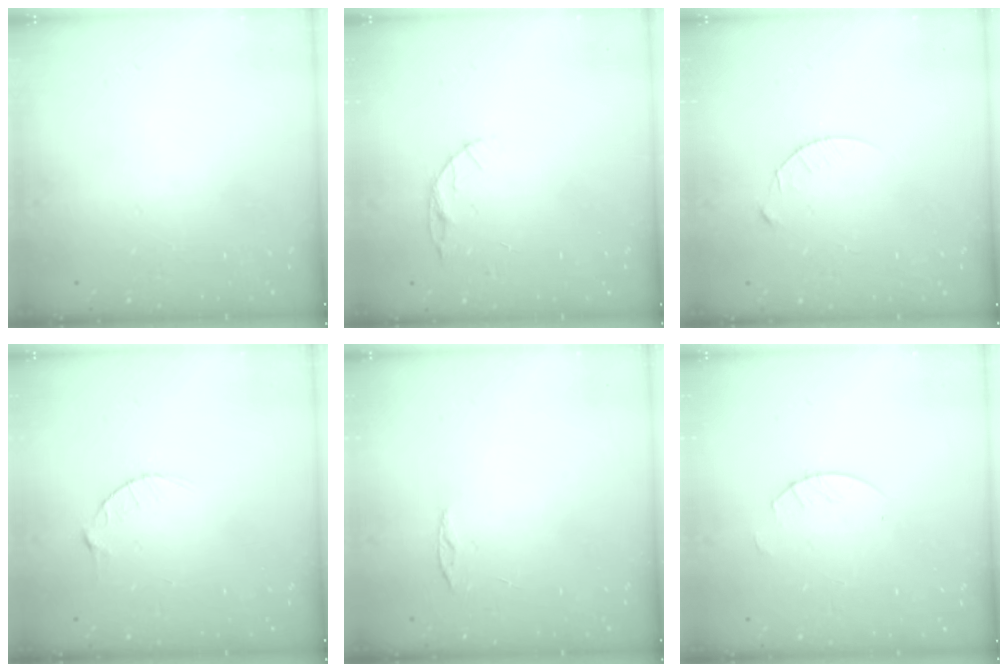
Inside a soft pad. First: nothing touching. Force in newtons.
{"total": 5.1, "press": 5.1, "slide": 0.5}
{"total": 4.7, "press": 4.7, "slide": 0.6}
{"total": 2.9, "press": 2.9, "slide": 0.4}
{"total": 4.0, "press": 3.9, "slide": 0.4}
{"total": 2.7, "press": 2.7, "slide": 0.2}